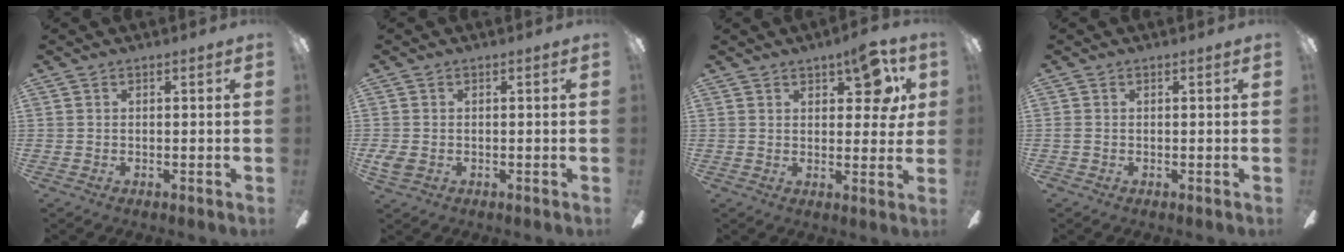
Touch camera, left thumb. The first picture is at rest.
{"total": 2.3, "force": [-0.9, 1.5, 1.5], "torque": [-0.038, 0.000, -0.018]}
{"total": 8.7, "force": [4.6, 4.2, 6.1], "torque": [-0.059, -0.020, 0.074]}
{"total": 0.8, "force": [-0.4, 0.3, 0.6], "torque": [-0.011, 0.001, -0.007]}